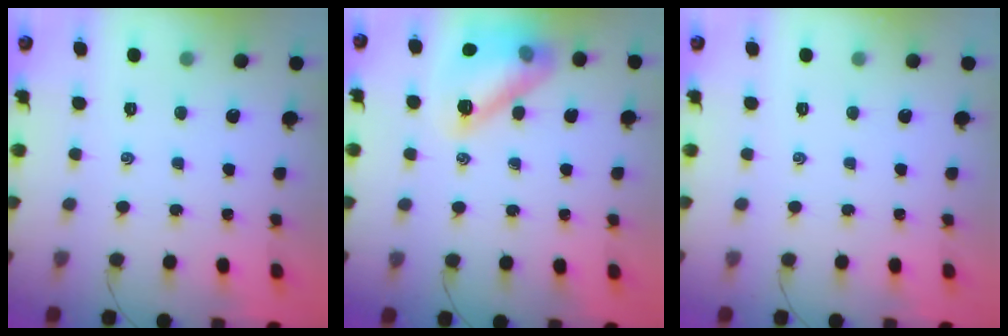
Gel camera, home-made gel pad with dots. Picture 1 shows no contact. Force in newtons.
{"total": 15.0, "press": 15.0, "slide": 0.1}
{"total": 0.0}